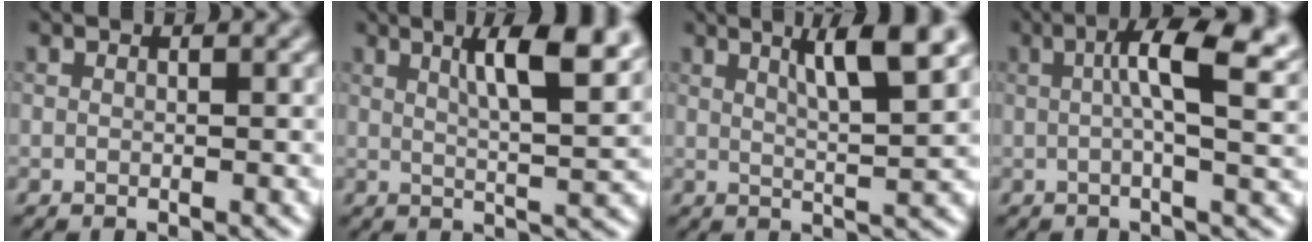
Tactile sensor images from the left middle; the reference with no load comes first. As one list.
[{"total": 7.6, "force": [3.5, 1.8, 6.6], "torque": [-0.085, 0.009, 0.054]}, {"total": 5.6, "force": [2.8, 0.9, 4.8], "torque": [-0.071, 0.004, 0.045]}, {"total": 7.7, "force": [1.8, 2.1, 7.2], "torque": [-0.106, 0.012, 0.023]}]